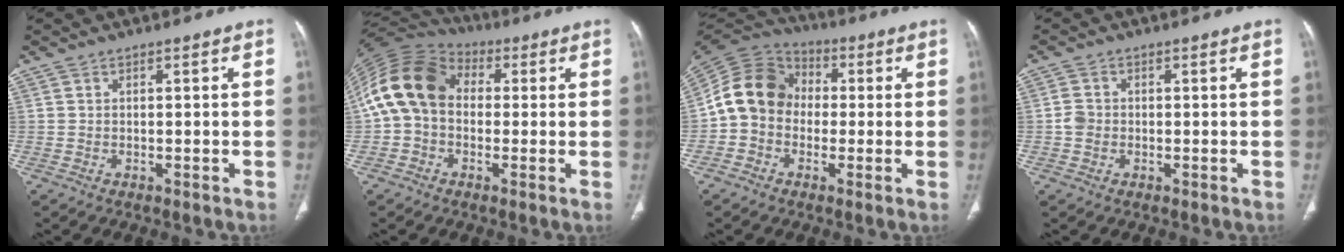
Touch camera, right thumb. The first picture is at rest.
{"total": 14.7, "force": [0.7, 11.0, 9.8], "torque": [-0.189, 0.040, -0.001]}
{"total": 11.9, "force": [-0.7, 10.1, 6.3], "torque": [-0.108, 0.033, -0.029]}
{"total": 2.3, "force": [-0.4, 1.9, 1.2], "torque": [-0.021, 0.008, -0.009]}